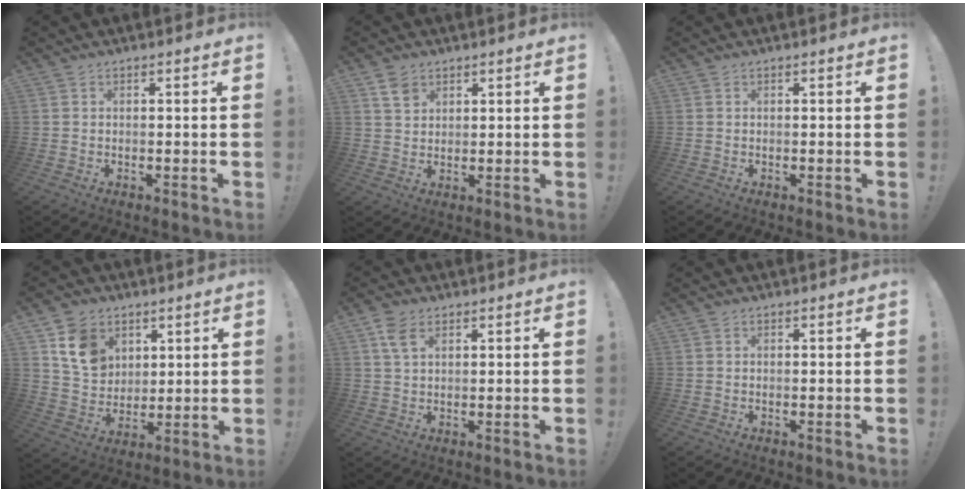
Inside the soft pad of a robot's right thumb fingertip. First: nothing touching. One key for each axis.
{"total": 4.6, "fx": 2.8, "fy": 3.2, "fz": 1.7, "tx": -0.023, "ty": -0.010, "tz": 0.053}
{"total": 0.0}
{"total": 12.2, "fx": 5.9, "fy": 9.5, "fz": 4.9, "tx": -0.081, "ty": -0.019, "tz": 0.120}
{"total": 5.4, "fx": 2.8, "fy": 3.0, "fz": 3.6, "tx": -0.063, "ty": -0.008, "tz": 0.054}
{"total": 0.0}